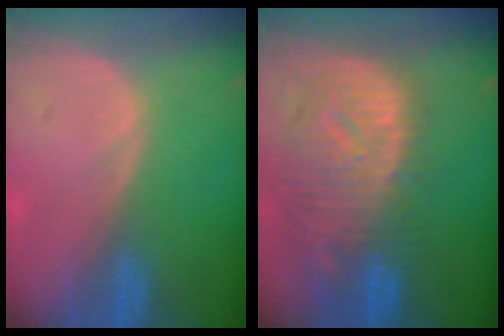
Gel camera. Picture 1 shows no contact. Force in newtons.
{"total": 12.3, "press": 10.6, "slide": 6.1}